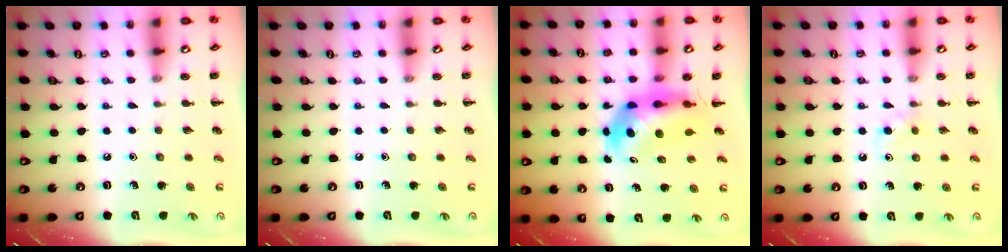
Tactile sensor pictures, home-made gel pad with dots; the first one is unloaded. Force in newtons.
{"total": 0.0}
{"total": 6.4, "press": 6.2, "slide": 1.7}
{"total": 3.6, "press": 3.4, "slide": 1.2}